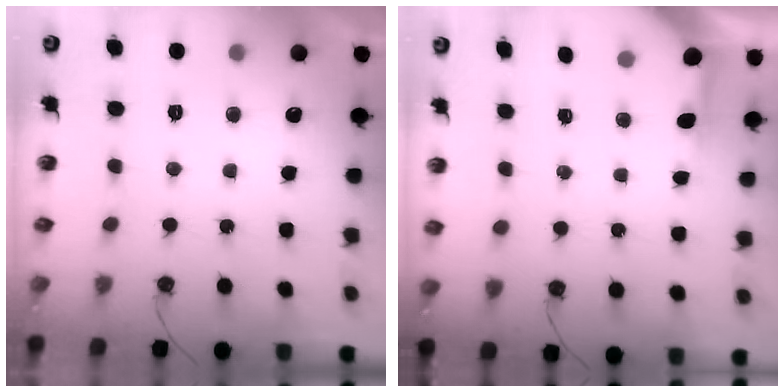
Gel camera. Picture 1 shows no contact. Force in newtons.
{"total": 4.0, "press": 3.9, "slide": 0.5}